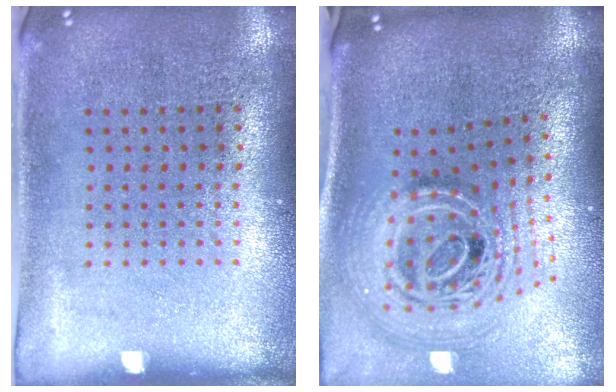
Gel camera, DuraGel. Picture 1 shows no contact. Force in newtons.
{"total": 2.7, "press": 1.9, "slide": 2.0}